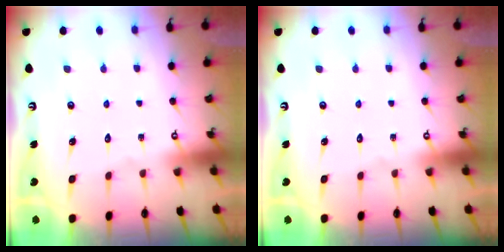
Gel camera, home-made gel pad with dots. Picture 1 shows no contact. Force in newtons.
{"total": 0.0}